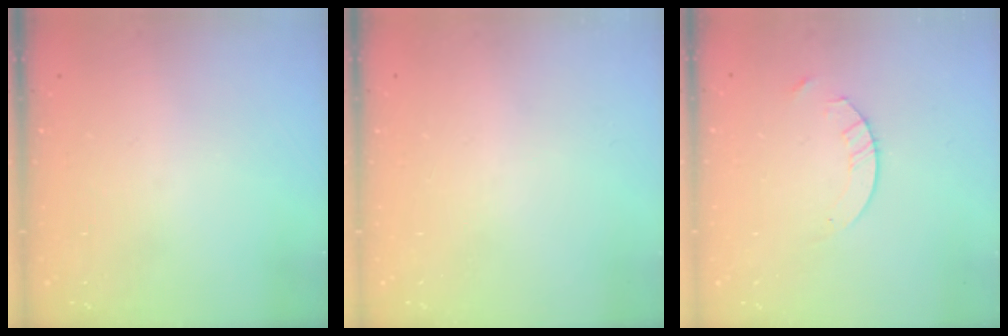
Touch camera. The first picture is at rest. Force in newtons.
{"total": 0.0}
{"total": 4.2, "press": 4.2, "slide": 0.4}